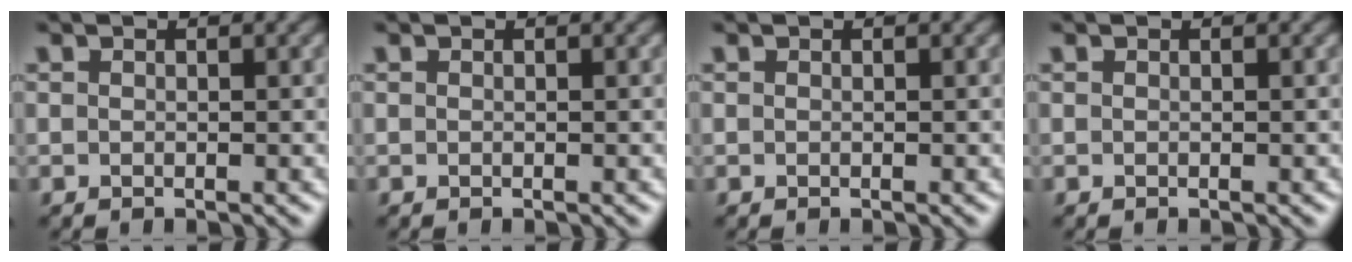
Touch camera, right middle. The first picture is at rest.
{"total": 0.0}
{"total": 0.0}
{"total": 0.0}